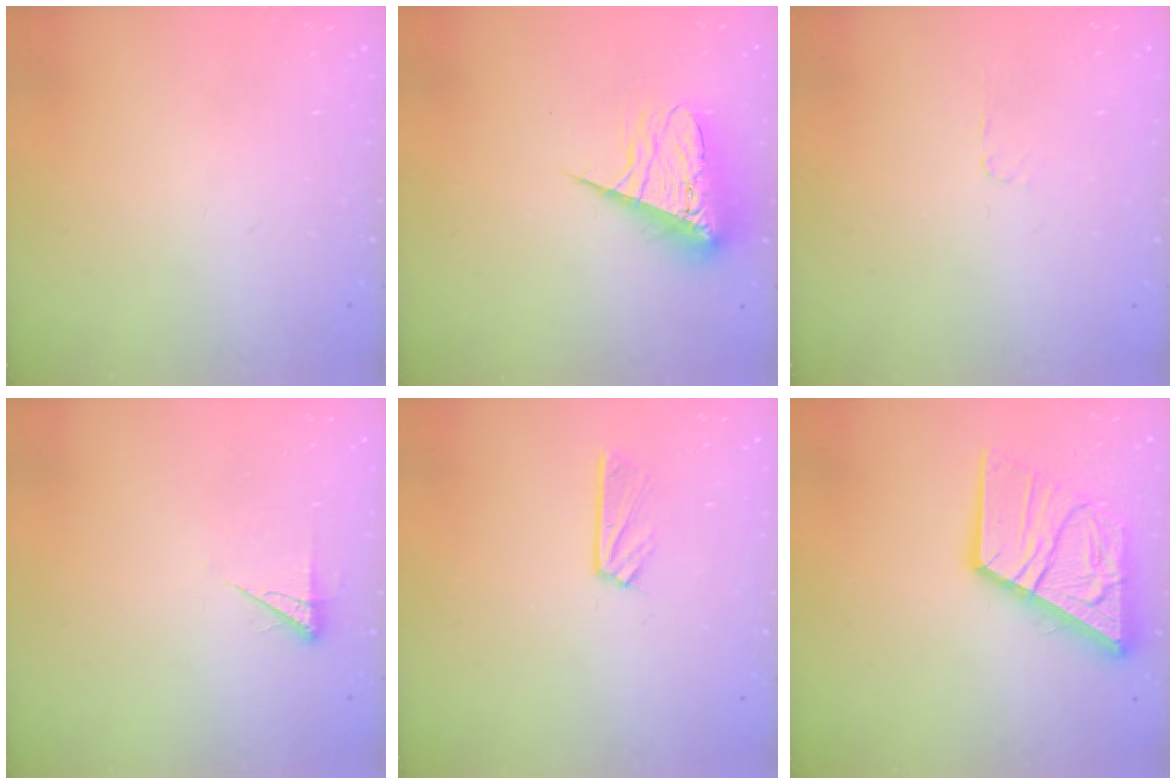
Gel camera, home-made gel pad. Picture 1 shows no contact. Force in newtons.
{"total": 9.3, "press": 9.3, "slide": 0.7}
{"total": 2.7, "press": 2.6, "slide": 0.3}
{"total": 3.9, "press": 3.9, "slide": 0.5}
{"total": 4.1, "press": 4.1, "slide": 0.4}
{"total": 16.1, "press": 16.0, "slide": 1.6}